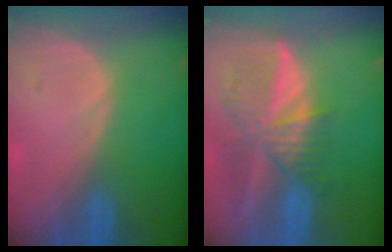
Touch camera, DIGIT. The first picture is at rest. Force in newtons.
{"total": 9.3, "press": 8.1, "slide": 4.6}